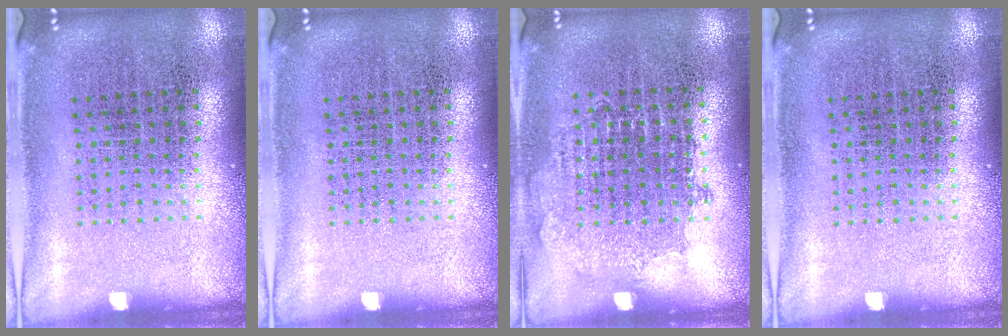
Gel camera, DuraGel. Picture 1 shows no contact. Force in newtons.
{"total": 0.0}
{"total": 0.8, "press": 0.8, "slide": 0.4}
{"total": 0.0}